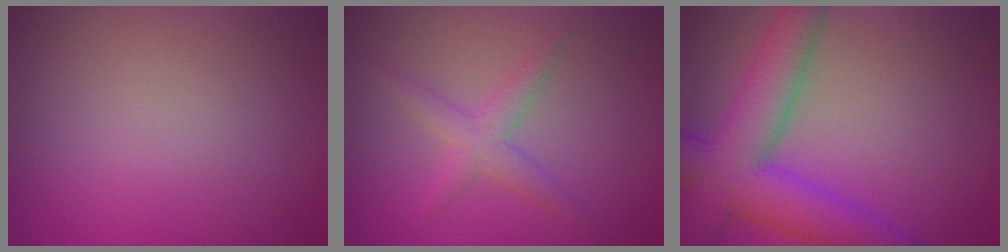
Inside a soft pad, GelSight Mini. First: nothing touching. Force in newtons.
{"total": 2.4, "press": 2.4, "slide": 0.1}
{"total": 9.4, "press": 9.4, "slide": 0.4}